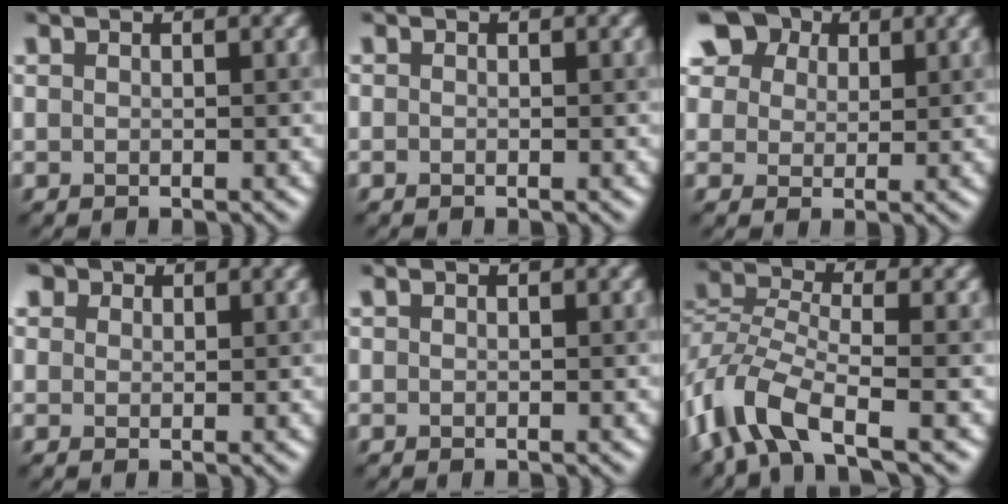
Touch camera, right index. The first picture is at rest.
{"total": 0.0}
{"total": 9.6, "force": [5.8, 6.6, 4.0], "torque": [-0.104, 0.028, 0.086]}
{"total": 2.5, "force": [1.7, 1.6, 0.8], "torque": [-0.020, 0.004, 0.019]}
{"total": 0.0}
{"total": 7.1, "force": [-4.0, 2.6, 5.3], "torque": [-0.117, 0.003, -0.093]}